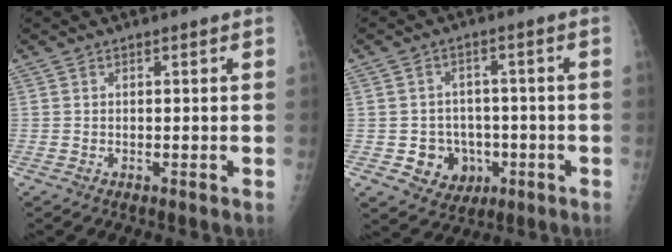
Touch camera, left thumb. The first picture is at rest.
{"total": 7.7, "force": [-2.2, 6.8, 3.0], "torque": [-0.014, 0.016, -0.023]}